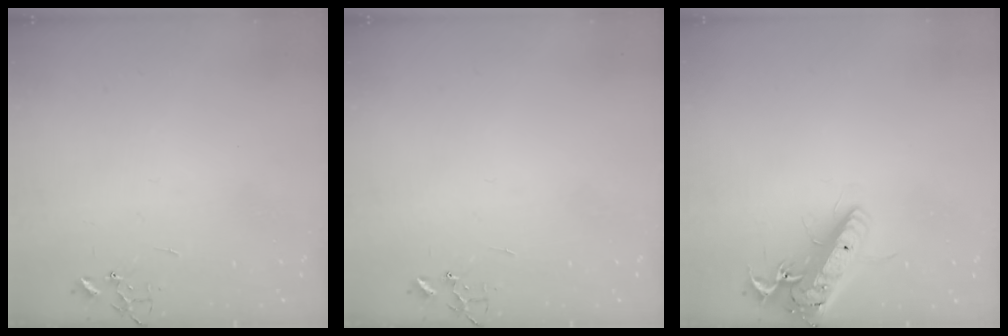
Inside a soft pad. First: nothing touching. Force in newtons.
{"total": 0.0}
{"total": 17.6, "press": 17.2, "slide": 3.6}